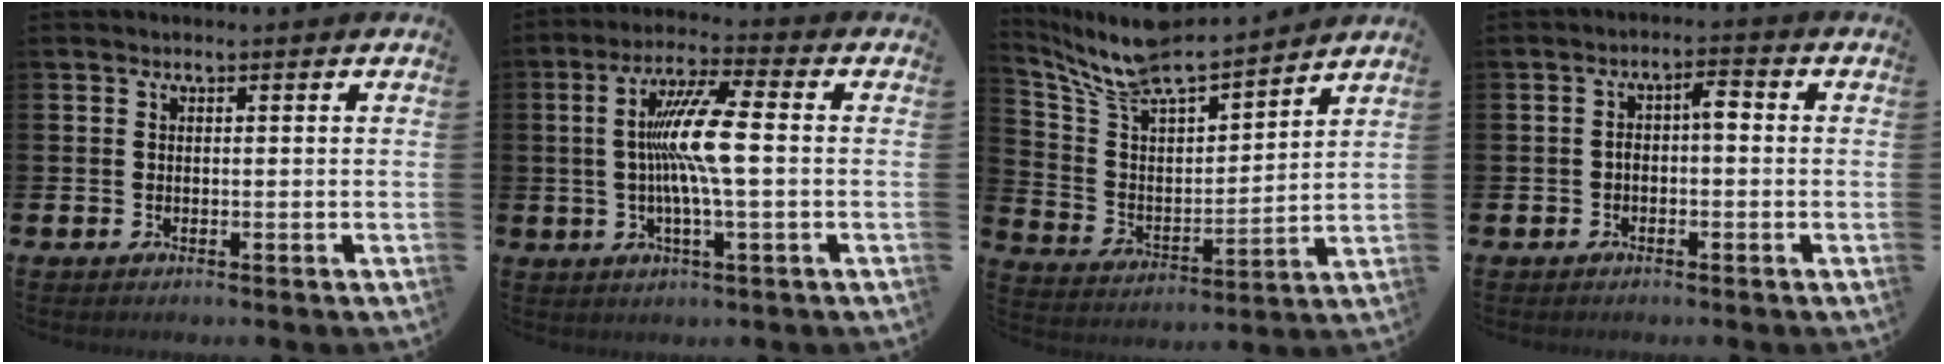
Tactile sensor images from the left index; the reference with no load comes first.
{"total": 9.7, "force": [0.4, 1.4, 9.5], "torque": [-0.192, 0.001, -0.003]}
{"total": 9.3, "force": [9.0, 1.5, 2.1], "torque": [-0.084, -0.077, 0.155]}
{"total": 2.7, "force": [-0.4, 1.1, 2.4], "torque": [-0.031, 0.001, -0.013]}